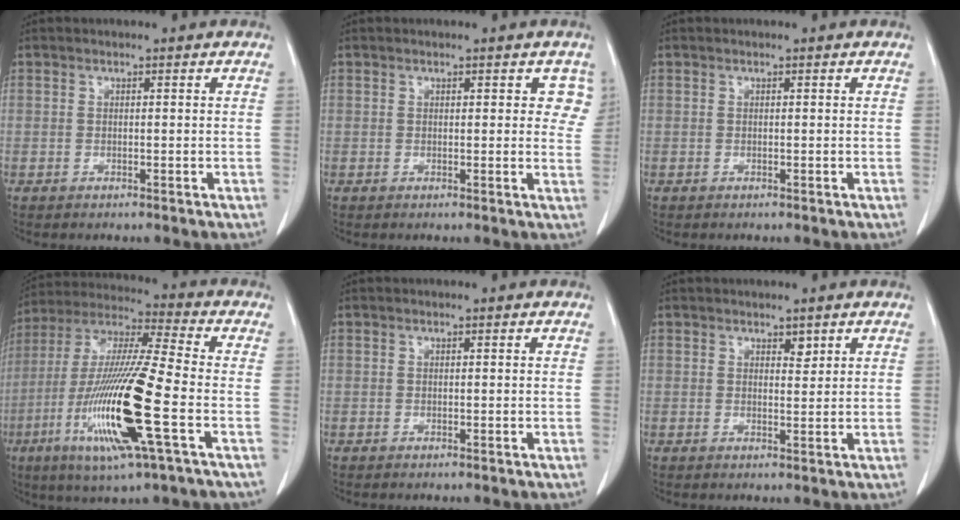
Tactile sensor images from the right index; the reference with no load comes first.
{"total": 3.8, "force": [1.8, 1.9, 2.8], "torque": [-0.010, 0.001, 0.012]}
{"total": 0.0}
{"total": 19.3, "force": [-6.0, 0.8, 18.4], "torque": [-0.390, -0.026, -0.117]}
{"total": 0.0}
{"total": 1.4, "force": [1.0, 0.6, 0.8], "torque": [-0.009, -0.004, 0.014]}